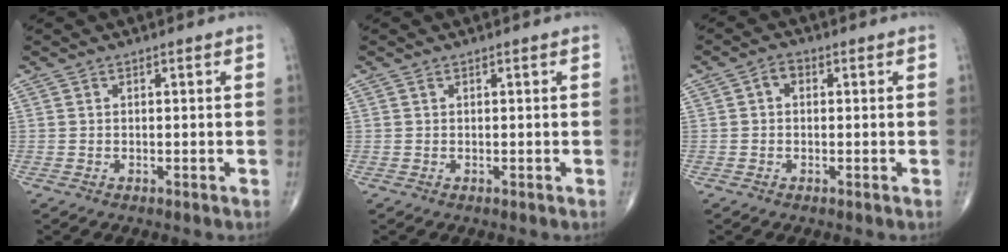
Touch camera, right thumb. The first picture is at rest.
{"total": 0.0}
{"total": 2.1, "force": [0.3, 1.5, 1.4], "torque": [-0.014, 0.011, -0.002]}